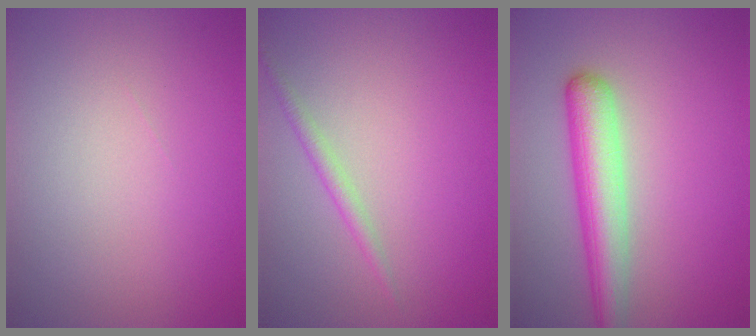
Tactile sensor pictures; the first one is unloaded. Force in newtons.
{"total": 1.4, "press": 1.4, "slide": 0.0}
{"total": 4.9, "press": 4.9, "slide": 0.2}